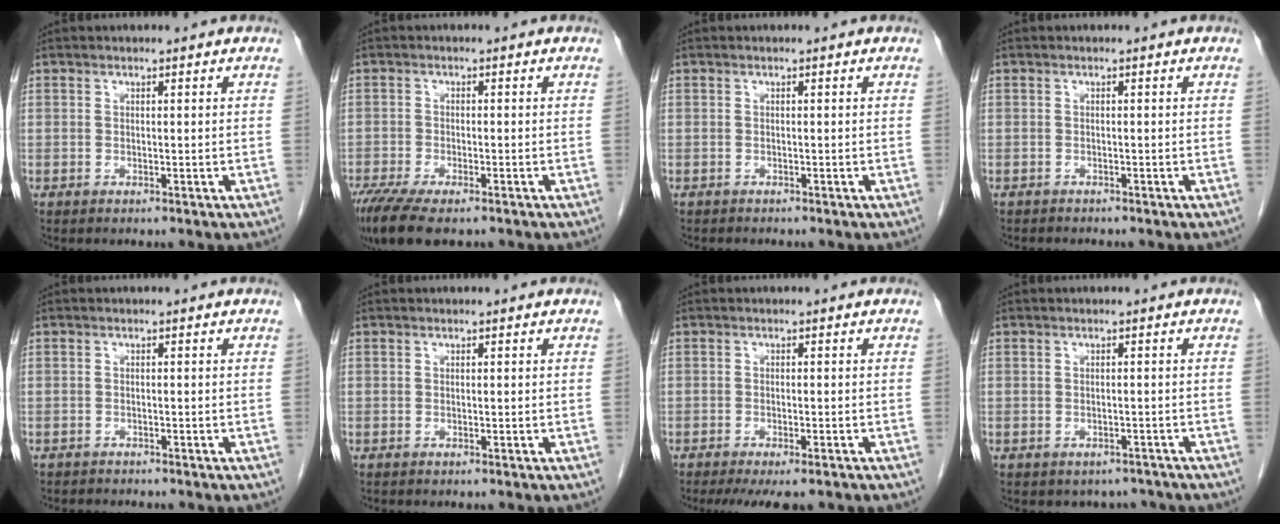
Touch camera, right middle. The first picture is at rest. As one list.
[{"total": 9.1, "force": [-6.7, 2.7, 5.6], "torque": [-0.093, -0.017, -0.109]}, {"total": 0.7, "force": [-0.7, 0.2, 0.1], "torque": [-0.010, -0.002, -0.012]}, {"total": 1.4, "force": [-1.3, 0.4, 0.2], "torque": [-0.009, -0.003, -0.020]}, {"total": 2.0, "force": [-1.9, 0.6, 0.2], "torque": [-0.005, -0.005, -0.029]}, {"total": 0.0}, {"total": 5.1, "force": [-4.0, 2.2, 2.5], "torque": [-0.025, -0.003, -0.053]}, {"total": 3.5, "force": [-3.0, 1.8, -0.1], "torque": [0.008, 0.012, -0.038]}]